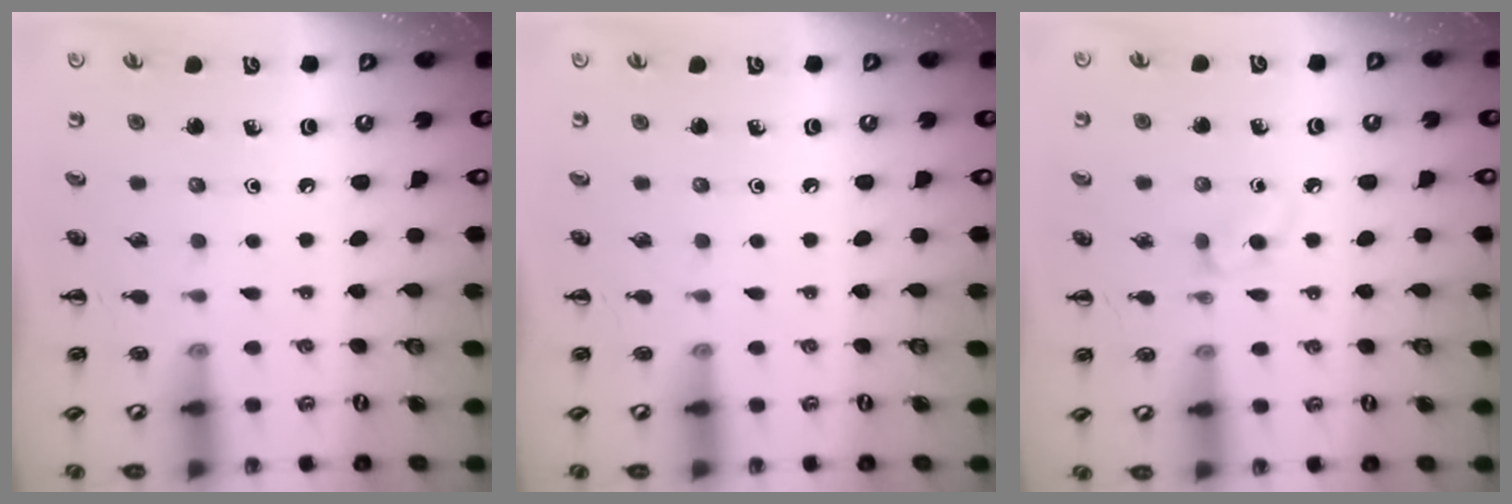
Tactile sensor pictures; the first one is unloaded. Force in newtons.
{"total": 0.0}
{"total": 2.4, "press": 2.1, "slide": 1.1}